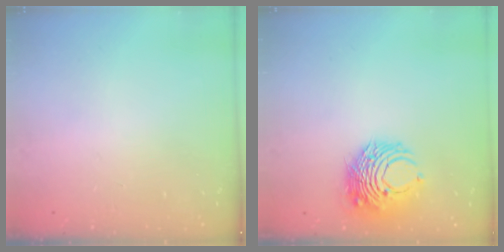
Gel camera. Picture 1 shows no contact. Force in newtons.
{"total": 8.9, "press": 8.8, "slide": 0.7}